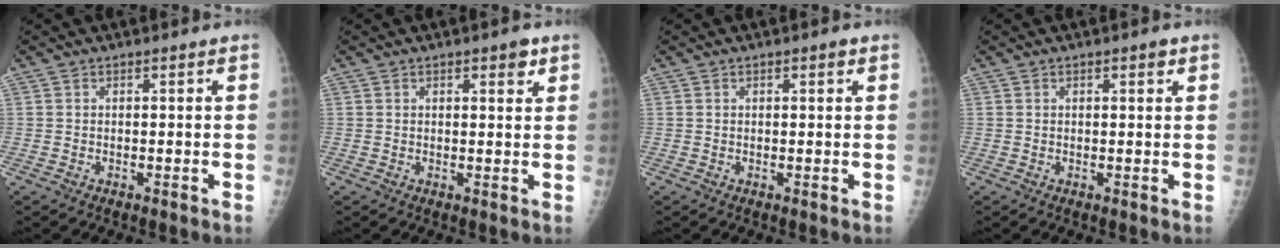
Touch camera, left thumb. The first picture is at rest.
{"total": 2.9, "force": [1.6, 1.1, 2.2], "torque": [-0.019, -0.006, 0.019]}
{"total": 1.5, "force": [0.7, 0.6, 1.2], "torque": [-0.012, 0.000, 0.009]}
{"total": 1.8, "force": [0.9, 0.7, 1.4], "torque": [-0.014, -0.001, 0.011]}